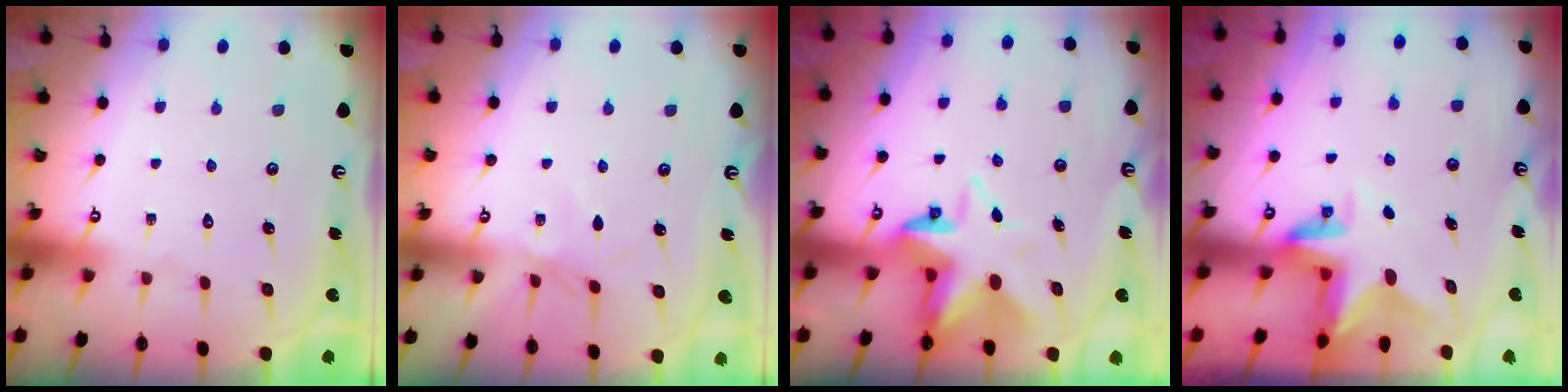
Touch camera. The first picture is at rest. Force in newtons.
{"total": 2.5, "press": 2.4, "slide": 0.5}
{"total": 7.5, "press": 7.3, "slide": 1.9}
{"total": 3.8, "press": 3.8, "slide": 0.5}